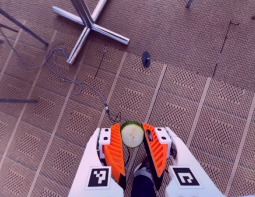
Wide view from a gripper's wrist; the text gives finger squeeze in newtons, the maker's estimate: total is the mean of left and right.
{"total": 6.8, "left": 6.1, "right": 7.5}